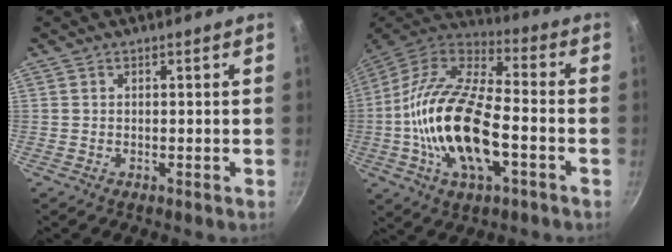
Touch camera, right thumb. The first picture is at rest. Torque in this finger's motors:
{"motor_torque": [0.16, 1.31, 2.25, -0.52, 0.53]}